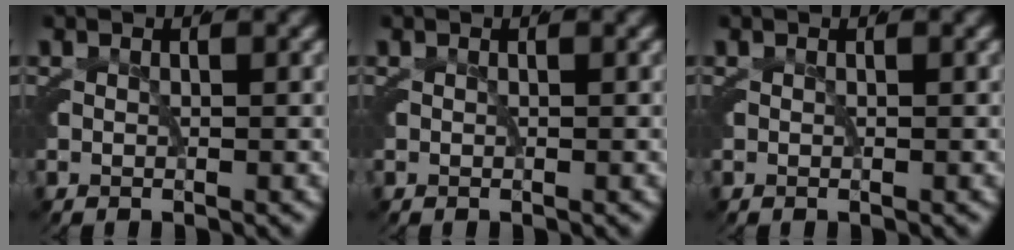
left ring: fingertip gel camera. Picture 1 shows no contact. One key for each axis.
{"total": 0.0}
{"total": 0.0}